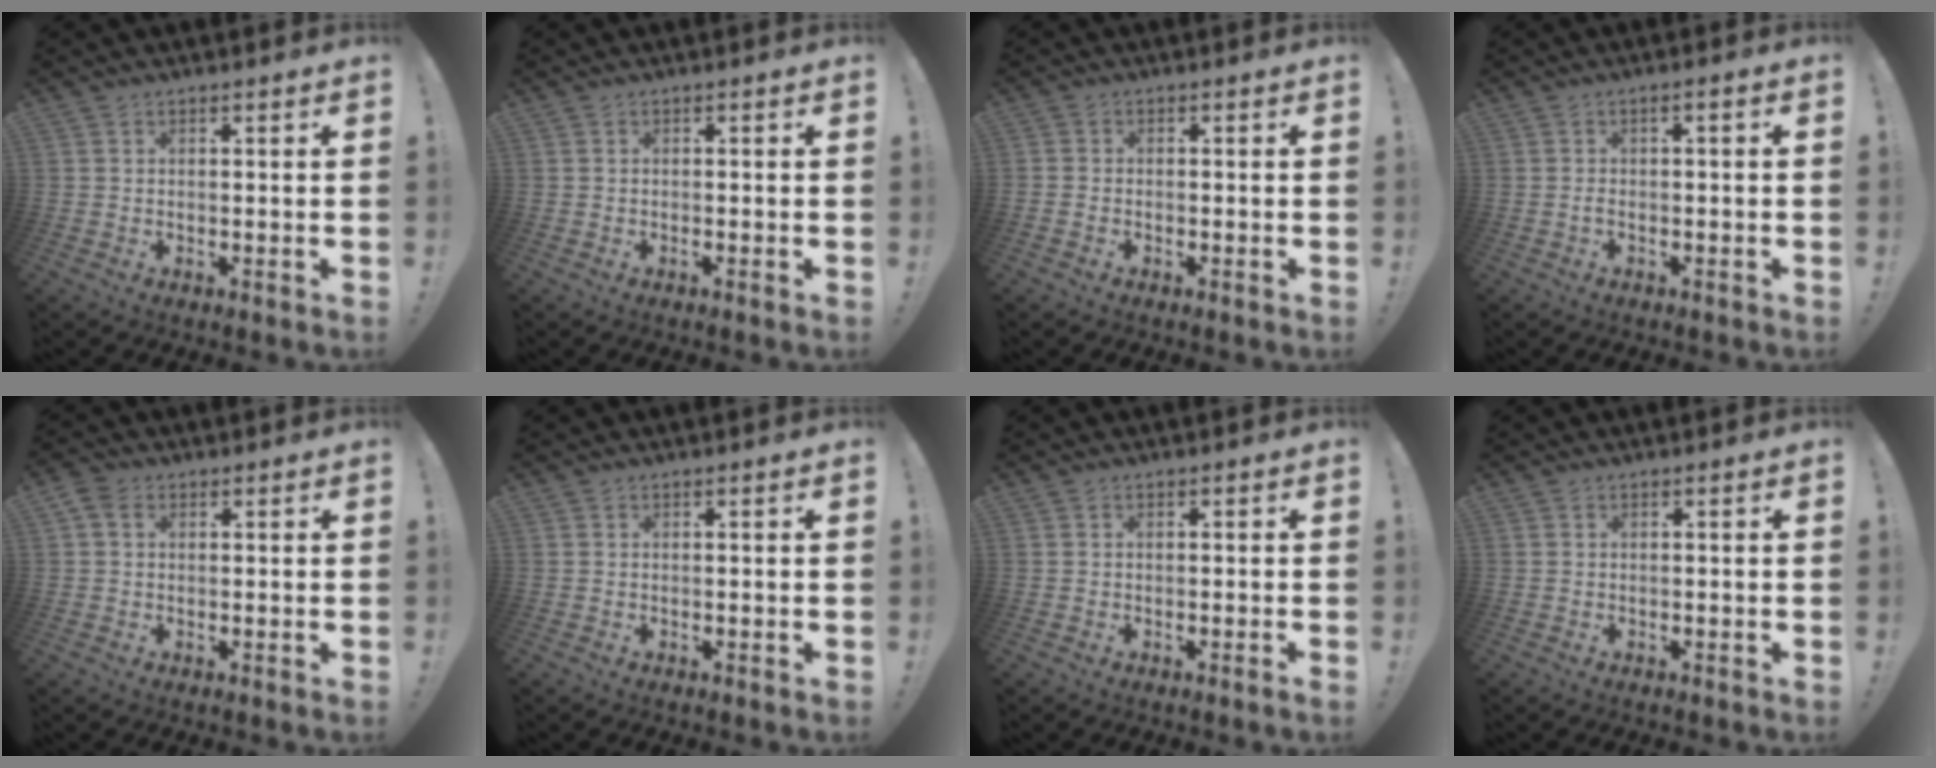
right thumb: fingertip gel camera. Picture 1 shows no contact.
{"total": 0.6, "force": [-0.6, -0.1, 0.2], "torque": [-0.005, -0.001, -0.010]}
{"total": 1.1, "force": [-0.8, 0.7, 0.1], "torque": [0.000, 0.003, -0.015]}
{"total": 2.4, "force": [-1.2, 0.1, 2.0], "torque": [-0.032, 0.001, -0.021]}
{"total": 3.2, "force": [1.2, 2.3, 1.8], "torque": [-0.033, 0.001, 0.024]}
{"total": 0.0}
{"total": 0.5, "force": [-0.2, -0.2, 0.5], "torque": [-0.008, -0.001, -0.004]}
{"total": 0.0}